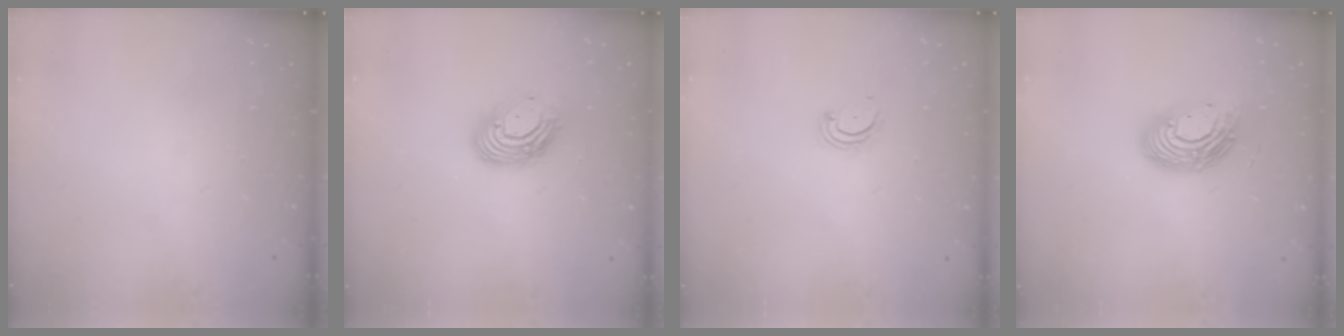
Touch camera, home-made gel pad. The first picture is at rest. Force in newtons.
{"total": 11.8, "press": 11.8, "slide": 1.0}
{"total": 2.9, "press": 2.9, "slide": 0.3}
{"total": 12.9, "press": 12.9, "slide": 1.2}